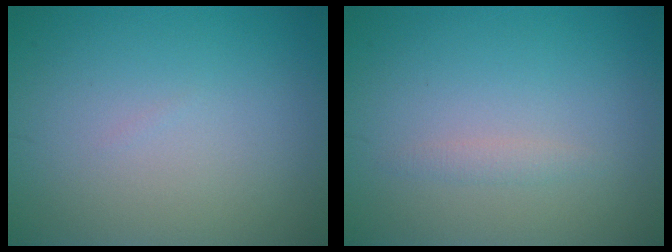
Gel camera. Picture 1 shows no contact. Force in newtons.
{"total": 0.8, "press": 0.8, "slide": 0.1}